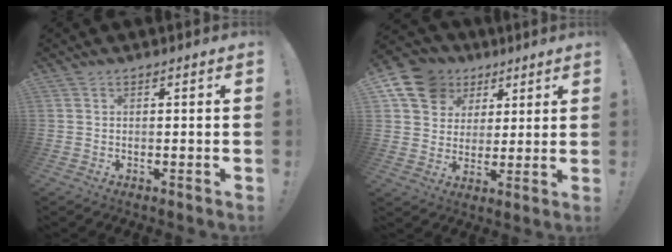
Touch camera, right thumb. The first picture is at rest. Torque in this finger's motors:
{"motor_torque": [0.11, 0.64, 0.08, 0.07, 0.11]}